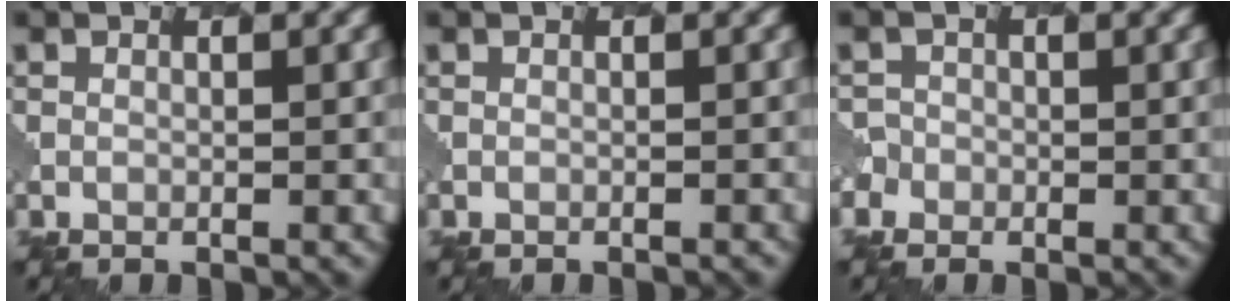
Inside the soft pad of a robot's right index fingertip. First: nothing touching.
{"total": 0.6, "force": [-0.6, 0.0, 0.1], "torque": [0.005, -0.001, -0.006]}
{"total": 2.5, "force": [-1.7, 1.9, -0.1], "torque": [0.015, 0.001, -0.034]}